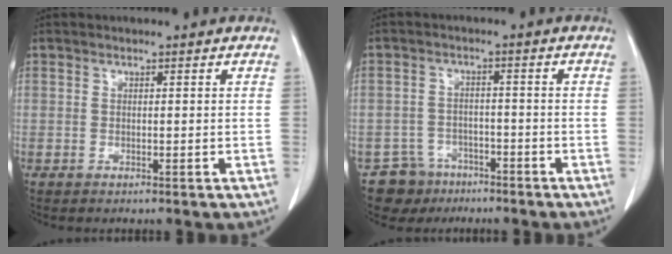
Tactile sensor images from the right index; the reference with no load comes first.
{"total": 5.4, "force": [-3.9, 3.8, -0.4], "torque": [0.008, 0.007, -0.061]}